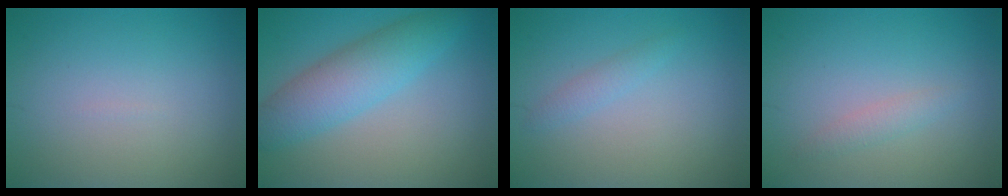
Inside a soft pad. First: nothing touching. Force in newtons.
{"total": 5.2, "press": 5.2, "slide": 0.0}
{"total": 1.1, "press": 1.1, "slide": 0.1}
{"total": 1.2, "press": 1.2, "slide": 0.0}